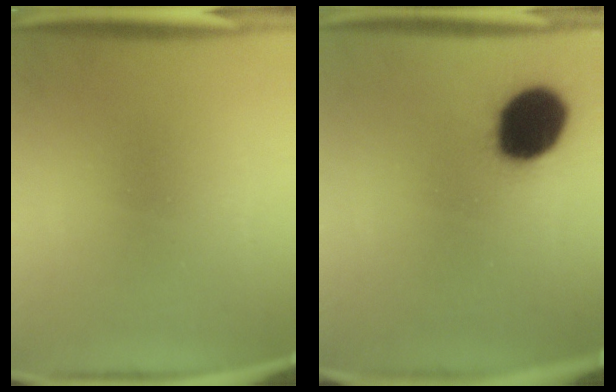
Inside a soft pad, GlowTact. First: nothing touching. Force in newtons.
{"total": 18.9}